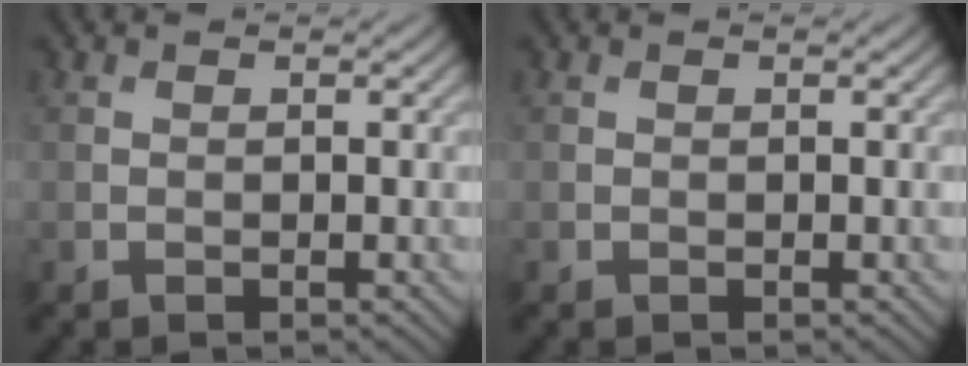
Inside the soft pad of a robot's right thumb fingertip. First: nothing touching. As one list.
[{"total": 0.0}]